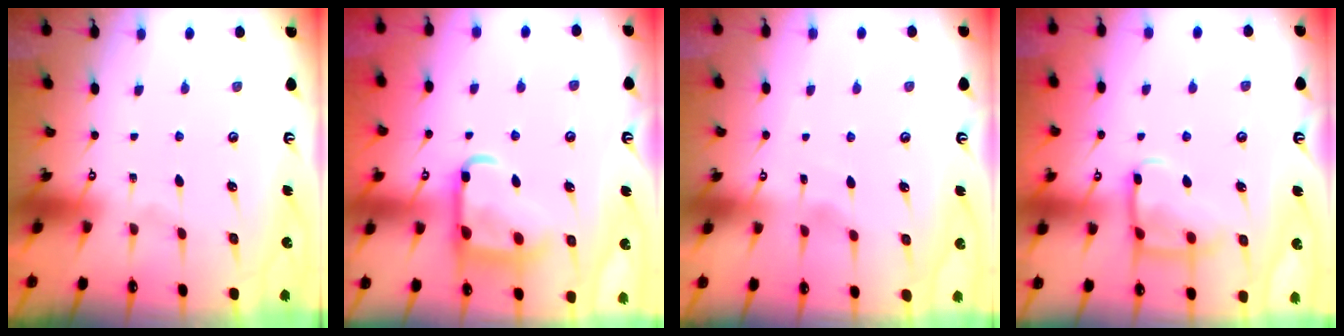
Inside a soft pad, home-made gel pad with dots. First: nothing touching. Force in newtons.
{"total": 14.5, "press": 14.5, "slide": 1.4}
{"total": 1.7, "press": 1.7, "slide": 0.2}
{"total": 11.8, "press": 11.8, "slide": 1.2}